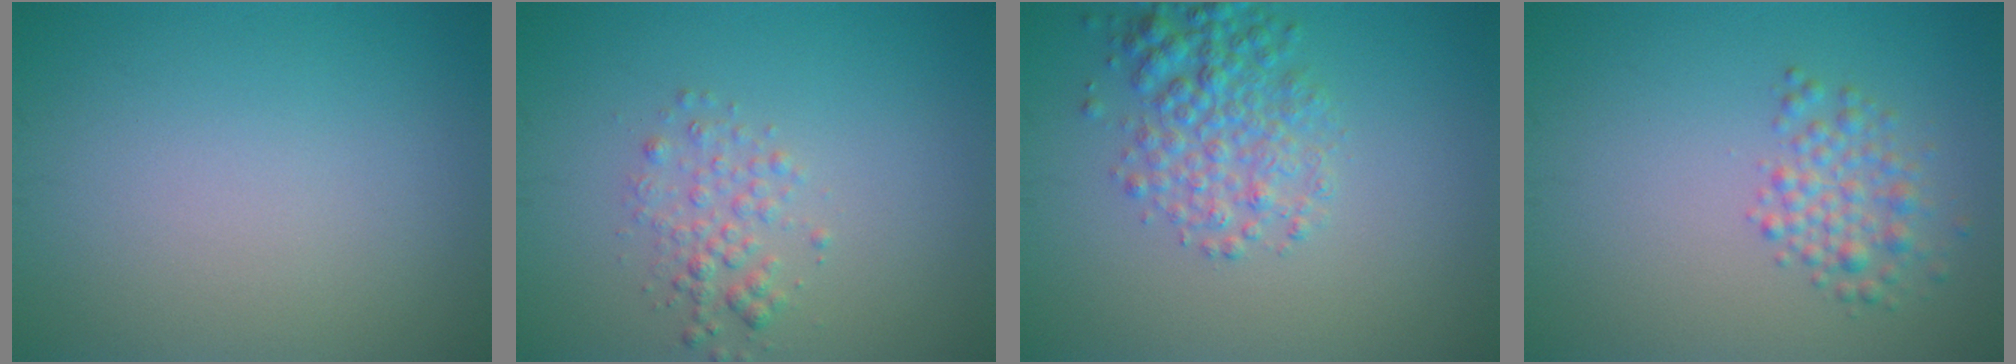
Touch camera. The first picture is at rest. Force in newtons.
{"total": 2.0, "press": 2.0, "slide": 0.1}
{"total": 4.0, "press": 4.0, "slide": 0.1}
{"total": 2.6, "press": 2.6, "slide": 0.1}